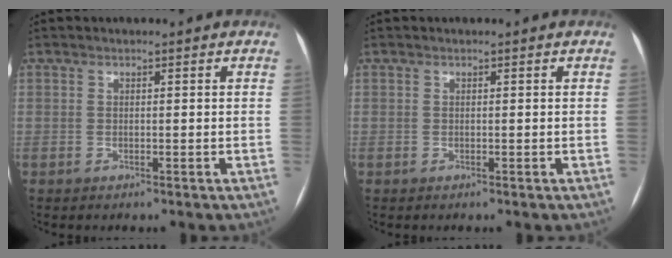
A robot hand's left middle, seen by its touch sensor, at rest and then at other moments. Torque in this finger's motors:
{"motor_torque": [-0.02, 0.03, 0.00, 0.00]}